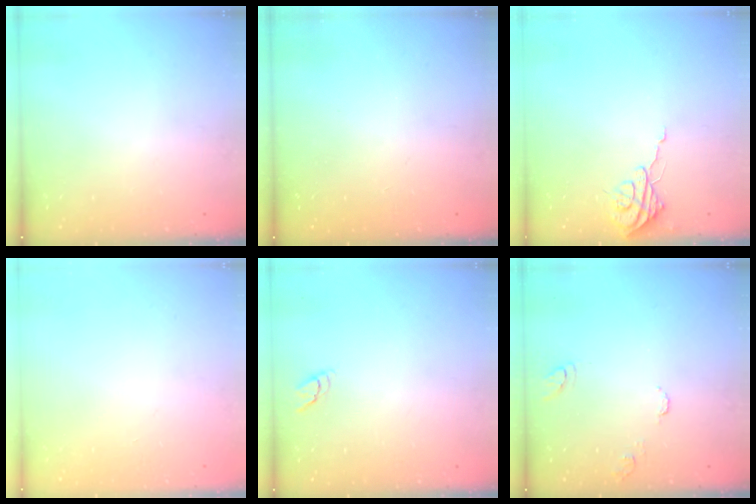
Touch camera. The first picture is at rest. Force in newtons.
{"total": 0.0}
{"total": 6.9, "press": 6.9, "slide": 0.6}
{"total": 0.0}
{"total": 3.2, "press": 3.2, "slide": 0.2}
{"total": 8.4, "press": 8.3, "slide": 0.6}